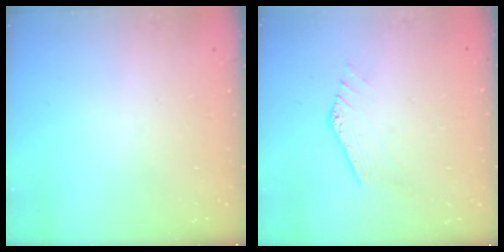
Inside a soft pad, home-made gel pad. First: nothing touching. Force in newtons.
{"total": 0.5, "press": 0.4, "slide": 0.3}